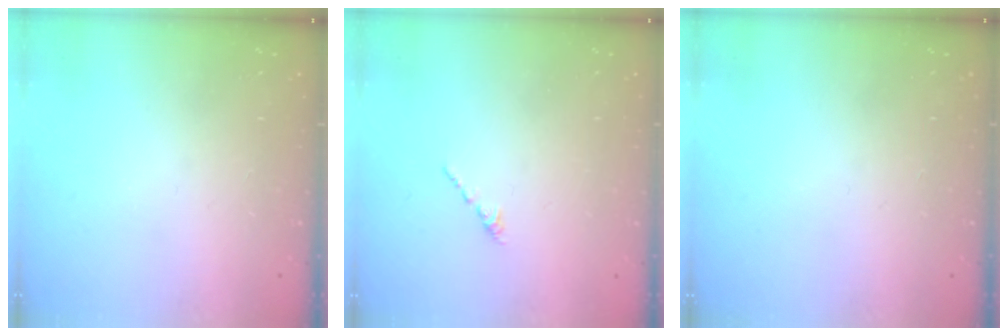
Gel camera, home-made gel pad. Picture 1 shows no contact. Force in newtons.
{"total": 0.6, "press": 0.5, "slide": 0.3}
{"total": 0.0}